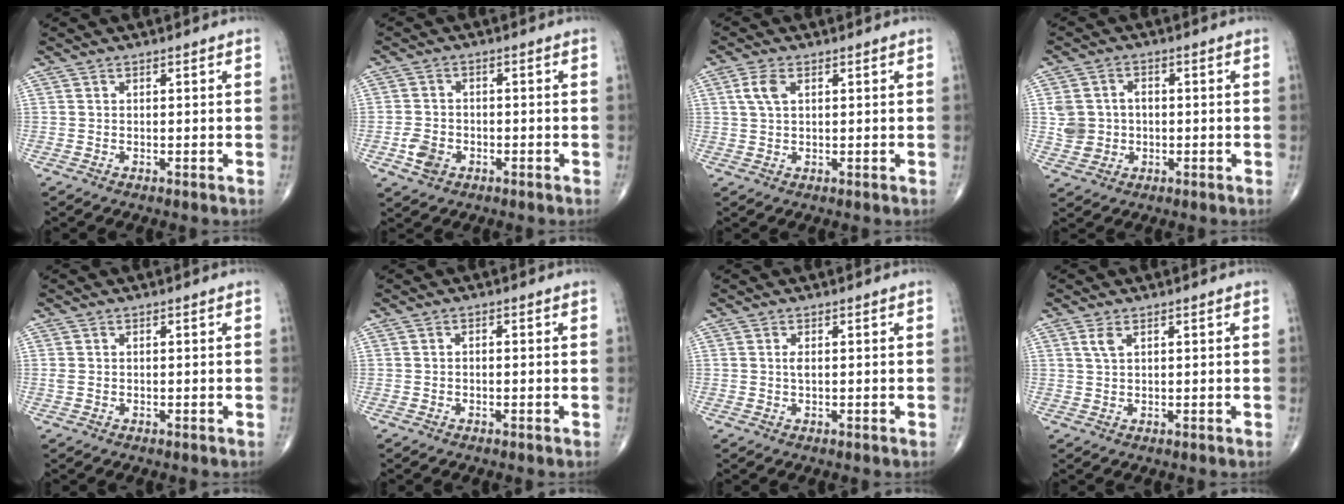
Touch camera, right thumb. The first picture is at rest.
{"total": 4.3, "force": [-1.8, 3.2, 2.3], "torque": [-0.038, 0.008, -0.031]}
{"total": 3.6, "force": [1.2, 1.9, 2.8], "torque": [-0.066, 0.008, 0.025]}
{"total": 6.4, "force": [-0.1, 5.7, 2.8], "torque": [-0.034, 0.007, 0.001]}
{"total": 0.9, "force": [0.0, 0.7, 0.6], "torque": [-0.020, 0.005, 0.001]}
{"total": 0.5, "force": [-0.2, 0.2, 0.4], "torque": [-0.005, 0.002, -0.008]}
{"total": 1.0, "force": [0.2, 0.4, 1.0], "torque": [-0.020, -0.002, 0.002]}
{"total": 2.0, "force": [1.0, 0.8, 1.5], "torque": [-0.035, 0.005, 0.024]}